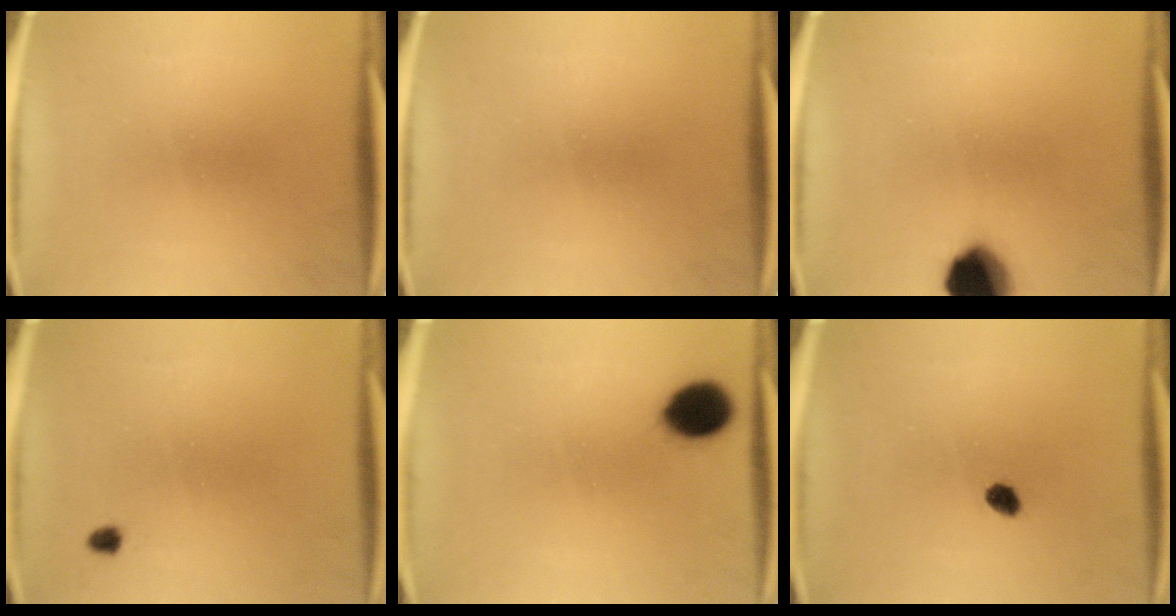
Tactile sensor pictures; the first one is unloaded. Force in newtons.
{"total": 0.0}
{"total": 12.3}
{"total": 1.0}
{"total": 9.6}
{"total": 2.2}